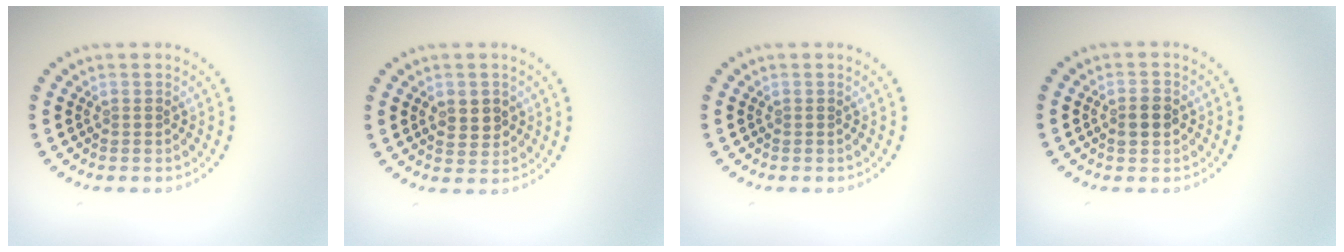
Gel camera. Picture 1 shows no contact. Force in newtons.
{"total": 2.6, "press": 2.6, "slide": 0.6}
{"total": 0.0}
{"total": 2.3, "press": 2.3, "slide": 0.1}